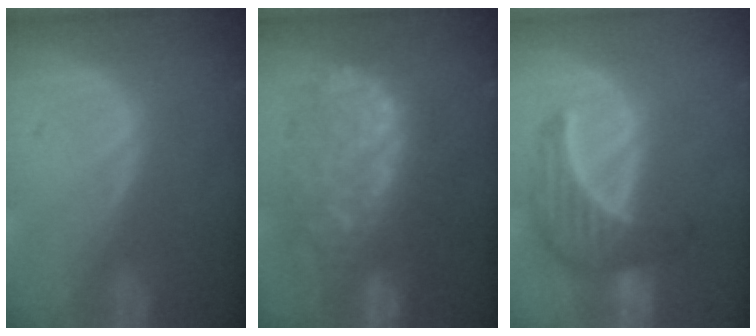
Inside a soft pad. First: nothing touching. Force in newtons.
{"total": 11.6, "press": 11.5, "slide": 1.3}
{"total": 6.7, "press": 6.7, "slide": 0.7}